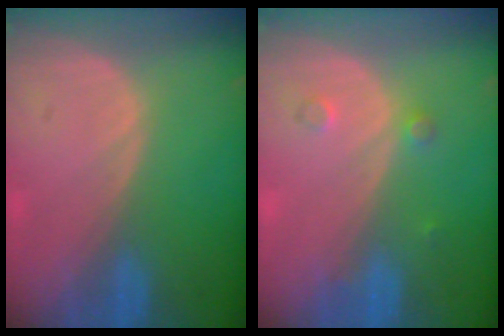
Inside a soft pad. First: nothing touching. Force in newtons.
{"total": 1.7, "press": 1.7, "slide": 0.3}